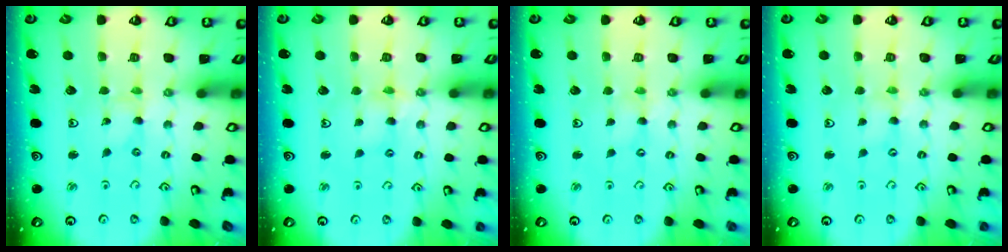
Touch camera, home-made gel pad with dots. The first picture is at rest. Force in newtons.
{"total": 5.6, "press": 5.6, "slide": 0.4}
{"total": 0.0}
{"total": 0.0}